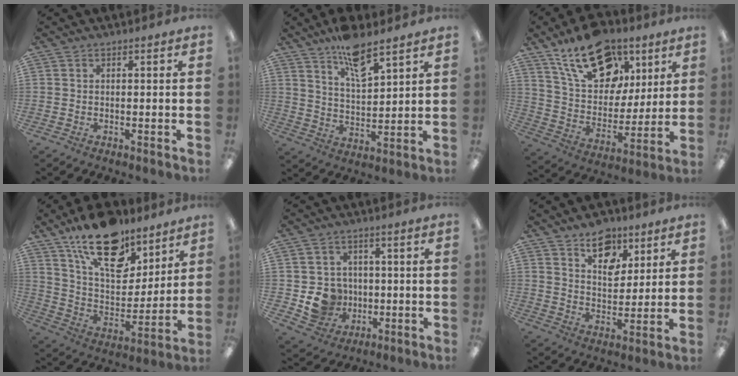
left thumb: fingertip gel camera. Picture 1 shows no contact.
{"total": 10.2, "force": [7.7, 3.1, 5.8], "torque": [-0.094, -0.044, 0.134]}
{"total": 21.4, "force": [12.6, 13.0, 11.5], "torque": [-0.181, -0.056, 0.224]}
{"total": 21.0, "force": [14.8, 10.0, 11.1], "torque": [-0.186, -0.086, 0.260]}
{"total": 8.8, "force": [-1.0, 8.4, 2.4], "torque": [-0.064, 0.010, -0.005]}
{"total": 10.4, "force": [6.9, 6.6, 4.2], "torque": [-0.035, -0.040, 0.120]}